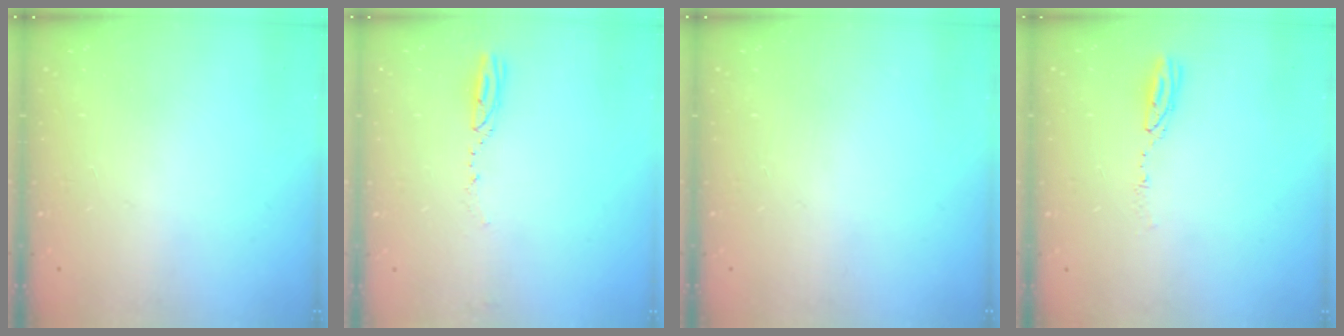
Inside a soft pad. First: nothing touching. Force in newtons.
{"total": 3.1, "press": 3.0, "slide": 0.7}
{"total": 0.0}
{"total": 3.7, "press": 3.7, "slide": 0.2}